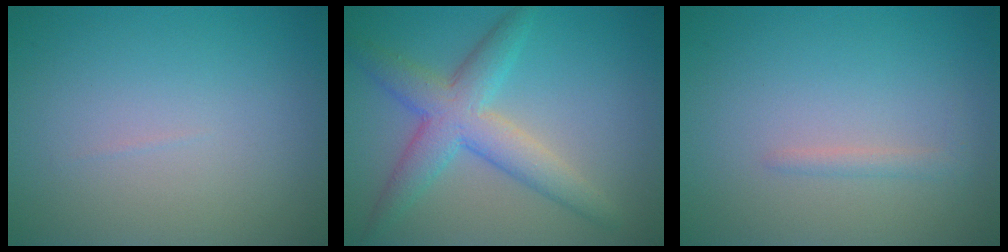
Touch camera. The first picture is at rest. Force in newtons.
{"total": 5.4, "press": 5.4, "slide": 0.1}
{"total": 0.9, "press": 0.9, "slide": 0.1}